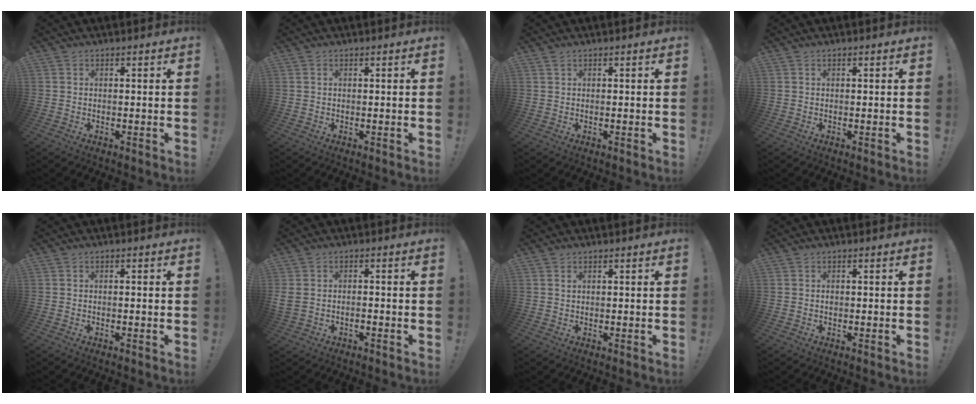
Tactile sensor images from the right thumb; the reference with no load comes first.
{"total": 0.0}
{"total": 0.5, "force": [0.5, 0.1, 0.1], "torque": [0.004, -0.003, 0.008]}
{"total": 0.0}
{"total": 0.8, "force": [-0.4, 0.1, 0.6], "torque": [-0.002, -0.004, -0.009]}
{"total": 2.5, "force": [-1.0, 1.4, 1.8], "torque": [-0.035, -0.003, -0.017]}
{"total": 0.6, "force": [0.3, 0.4, 0.3], "torque": [-0.006, 0.000, 0.007]}
{"total": 0.7, "force": [-0.3, 0.6, 0.4], "torque": [-0.016, 0.005, -0.004]}